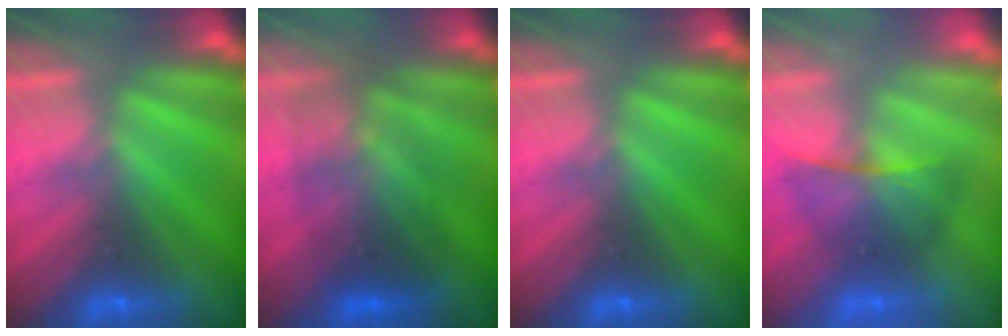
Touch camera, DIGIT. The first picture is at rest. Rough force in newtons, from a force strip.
{"total": 3.7}
{"total": 0.0}
{"total": 2.2}